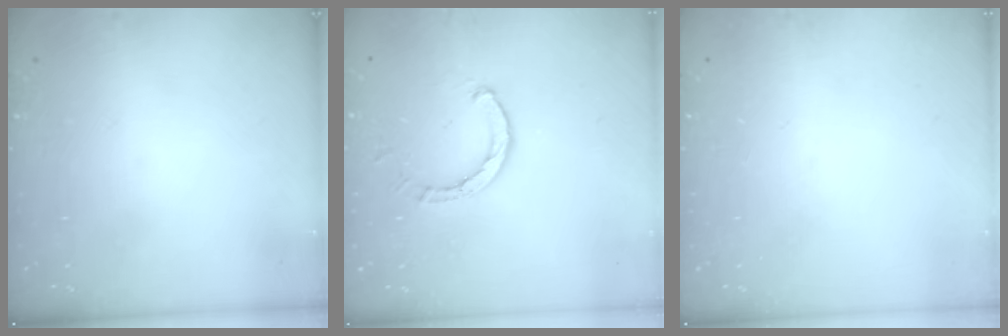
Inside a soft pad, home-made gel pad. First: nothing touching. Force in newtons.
{"total": 2.6, "press": 2.6, "slide": 0.1}
{"total": 0.0}